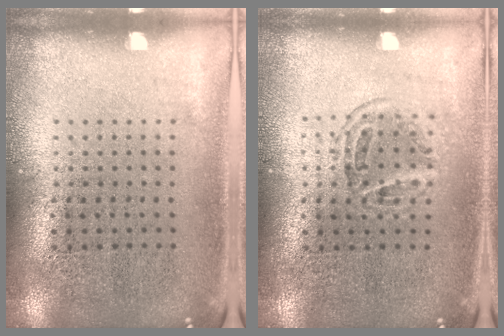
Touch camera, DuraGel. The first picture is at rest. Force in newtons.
{"total": 1.2, "press": 1.0, "slide": 0.7}